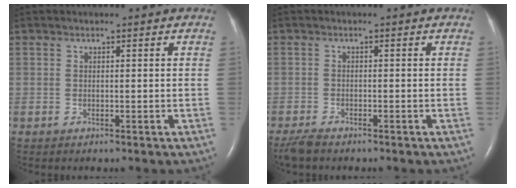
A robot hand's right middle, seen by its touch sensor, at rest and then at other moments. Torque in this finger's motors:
{"motor_torque": [0.42, -0.38, -0.03, 0.01]}